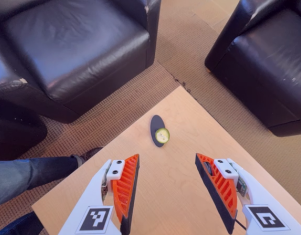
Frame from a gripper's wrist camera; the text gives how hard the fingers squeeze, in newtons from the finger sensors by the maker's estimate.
{"total": 0.0}